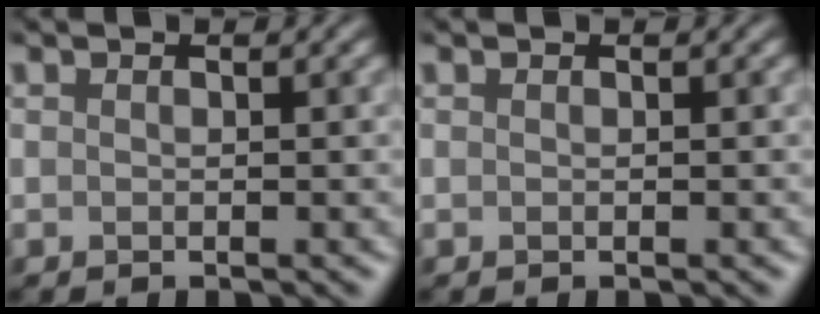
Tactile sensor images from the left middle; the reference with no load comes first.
{"total": 0.0}